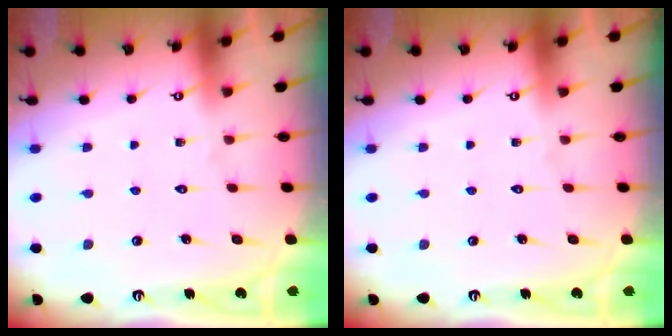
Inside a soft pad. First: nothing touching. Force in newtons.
{"total": 0.0}